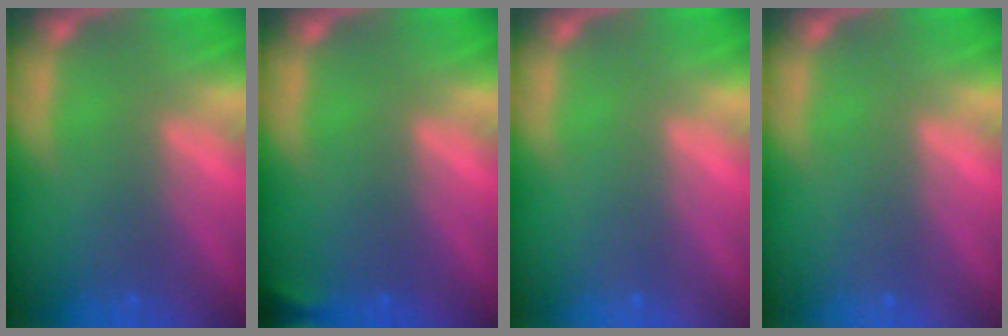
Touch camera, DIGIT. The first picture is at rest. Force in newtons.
{"total": 1.4}
{"total": 0.0}
{"total": 0.0}